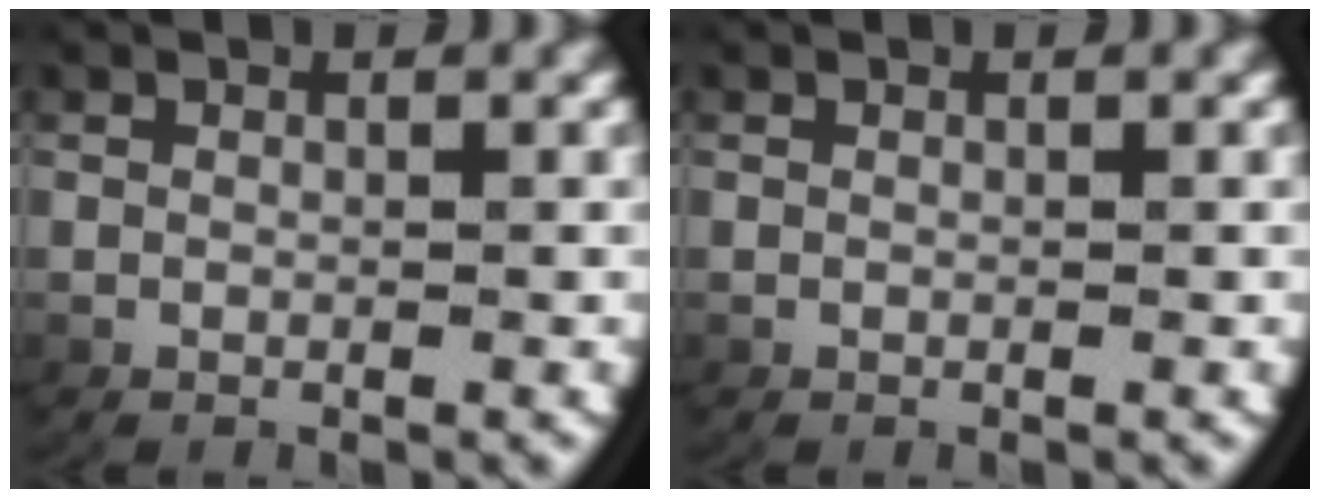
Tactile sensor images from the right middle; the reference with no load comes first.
{"total": 0.0}